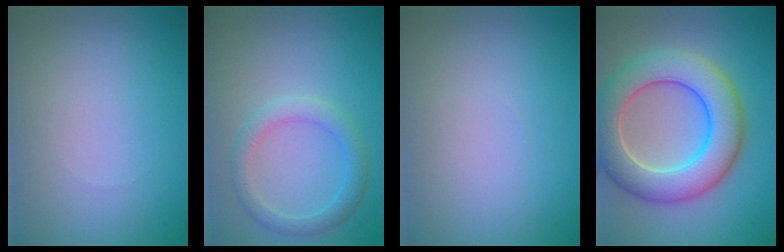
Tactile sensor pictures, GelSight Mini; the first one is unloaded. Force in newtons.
{"total": 2.7, "press": 2.7, "slide": 0.2}
{"total": 0.0}
{"total": 9.1, "press": 9.0, "slide": 0.7}